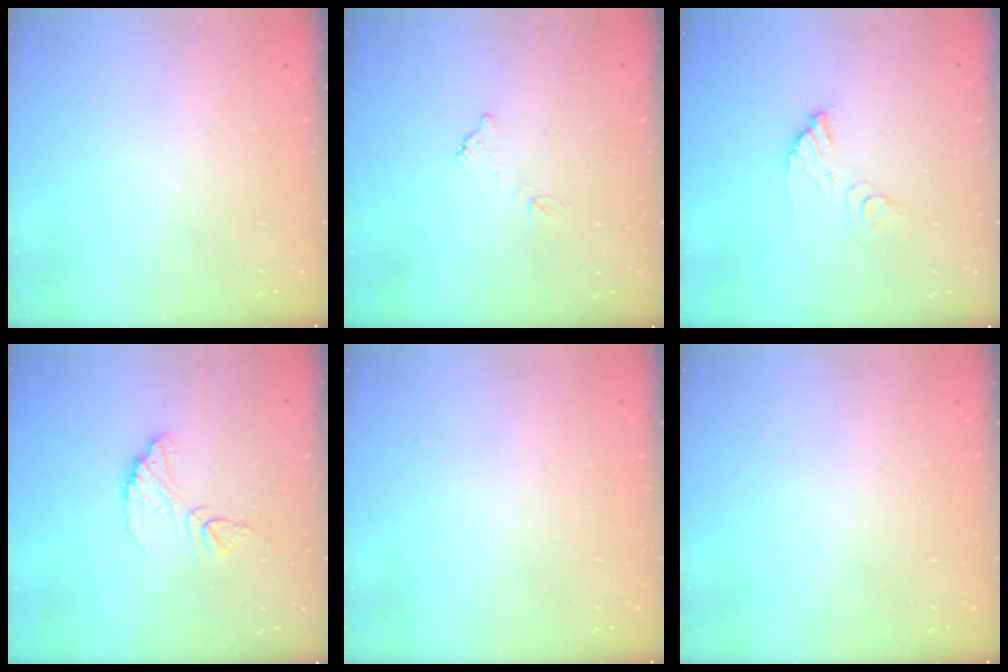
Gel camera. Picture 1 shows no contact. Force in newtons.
{"total": 5.9, "press": 5.9, "slide": 0.3}
{"total": 5.4, "press": 5.4, "slide": 0.1}
{"total": 9.5, "press": 9.5, "slide": 0.6}
{"total": 0.0}
{"total": 0.0}